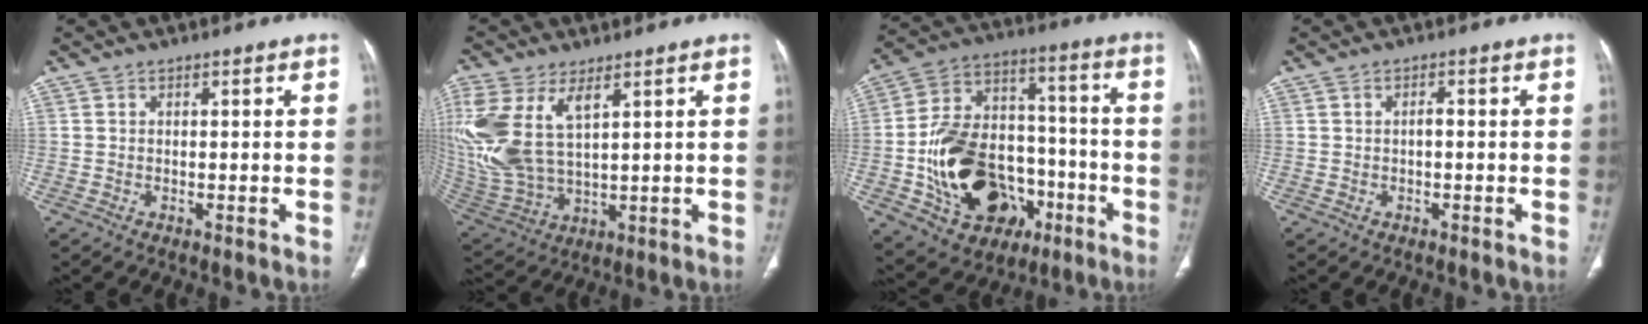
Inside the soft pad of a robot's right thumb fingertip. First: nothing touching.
{"total": 17.7, "force": [6.1, 9.2, 13.8], "torque": [-0.324, -0.018, 0.132]}
{"total": 25.8, "force": [-7.7, 17.9, 17.0], "torque": [-0.274, 0.047, -0.104]}
{"total": 1.0, "force": [-0.1, 0.5, 0.9], "torque": [-0.016, 0.002, -0.004]}